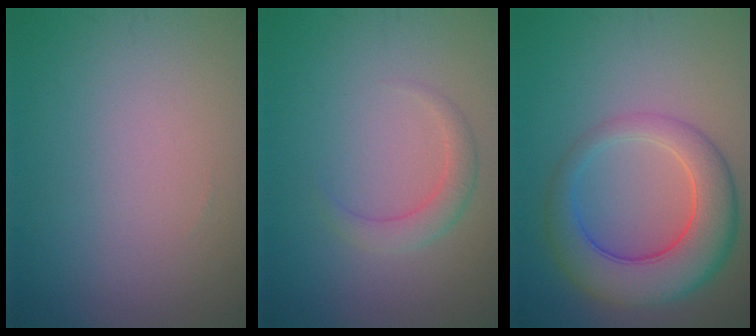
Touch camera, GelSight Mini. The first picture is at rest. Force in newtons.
{"total": 2.1, "press": 2.1, "slide": 0.1}
{"total": 7.5, "press": 7.5, "slide": 0.2}